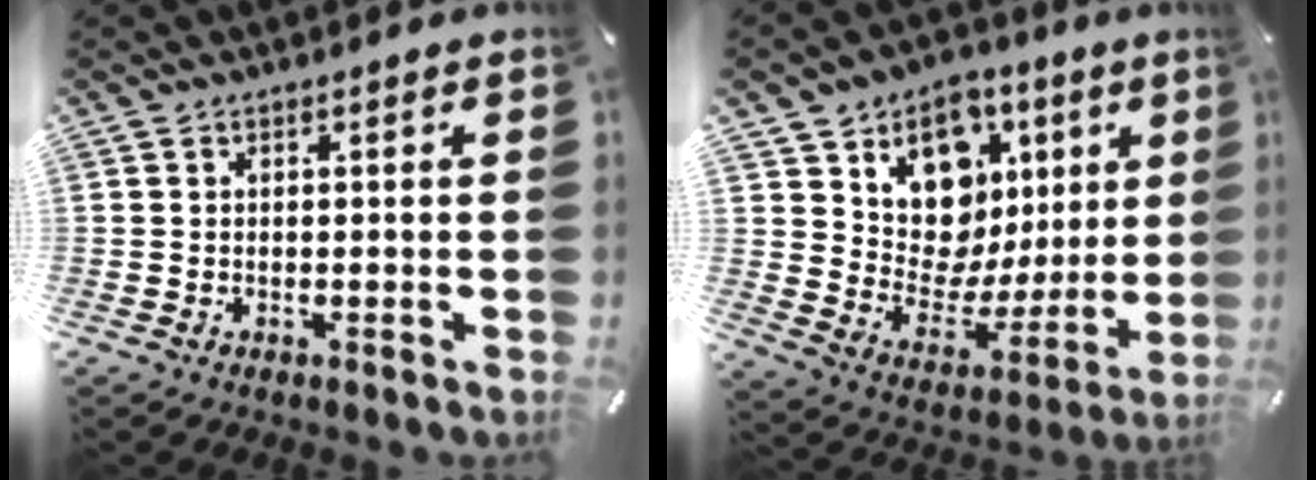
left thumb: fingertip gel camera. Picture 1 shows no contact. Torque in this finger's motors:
{"motor_torque": [1.34, 1.37, 0.37, -0.34, 0.37]}